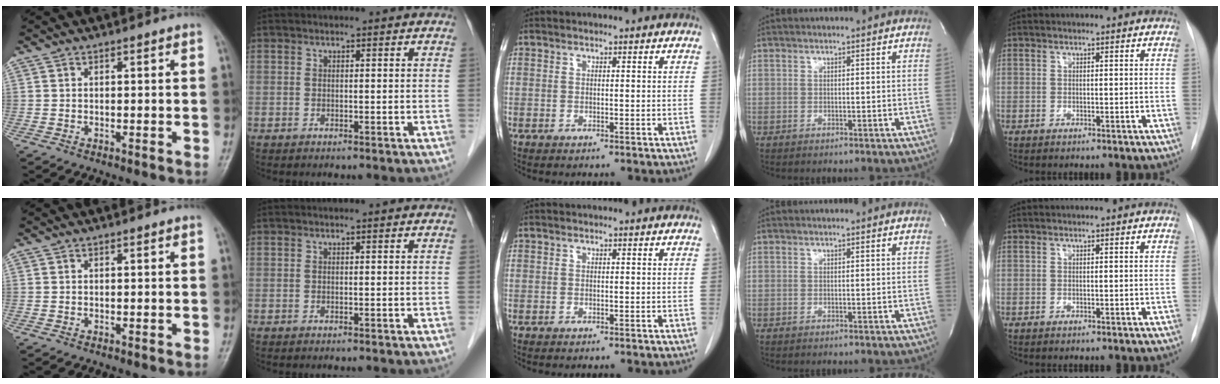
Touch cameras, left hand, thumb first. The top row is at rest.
{}